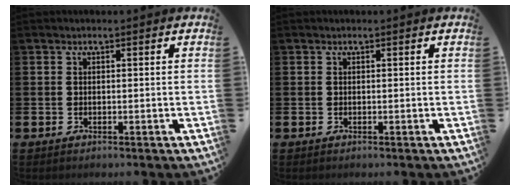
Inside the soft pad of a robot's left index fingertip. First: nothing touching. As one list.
[{"total": 0.0}]